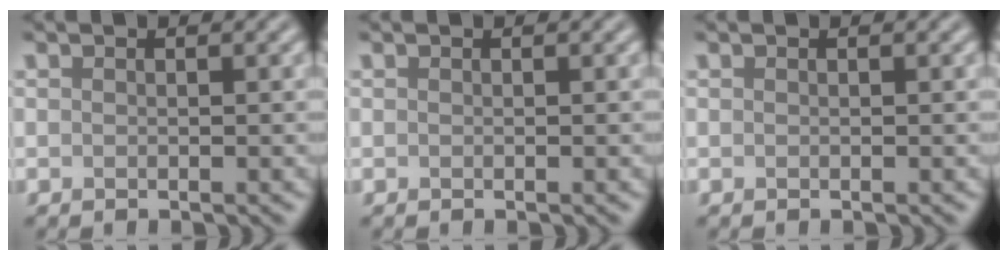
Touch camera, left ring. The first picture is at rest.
{"total": 0.0}
{"total": 0.0}